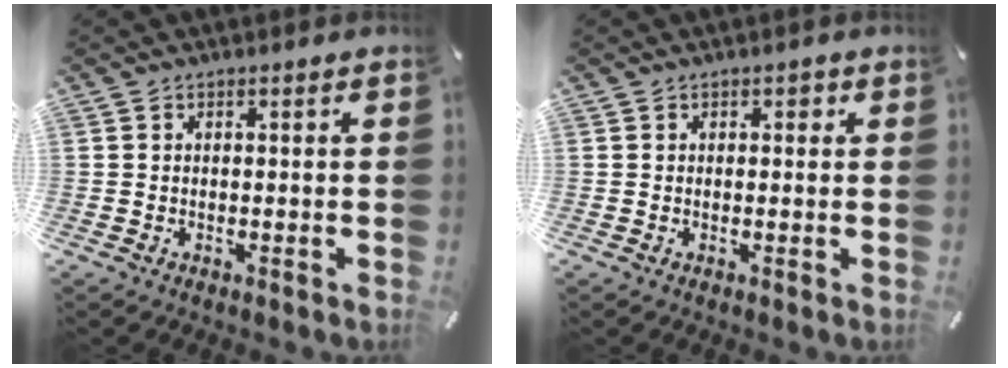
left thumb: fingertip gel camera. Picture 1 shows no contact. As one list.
[{"total": 1.2, "force": [0.3, 0.9, 0.8], "torque": [-0.008, 0.004, 0.002]}]